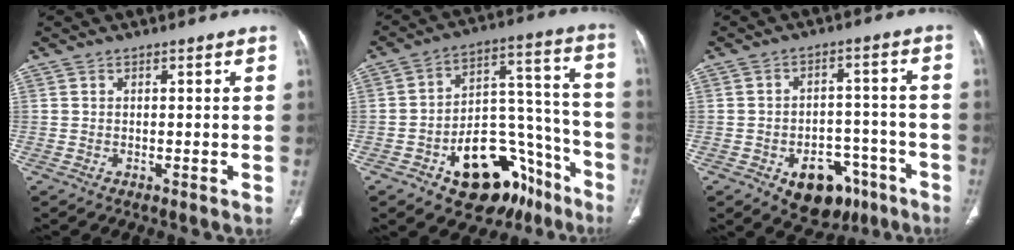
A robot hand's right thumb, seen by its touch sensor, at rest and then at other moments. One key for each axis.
{"total": 21.7, "fx": -11.6, "fy": 12.3, "fz": 13.5, "tx": -0.132, "ty": 0.107, "tz": -0.164}
{"total": 11.9, "fx": -6.4, "fy": 7.8, "fz": 6.2, "tx": -0.046, "ty": 0.046, "tz": -0.080}